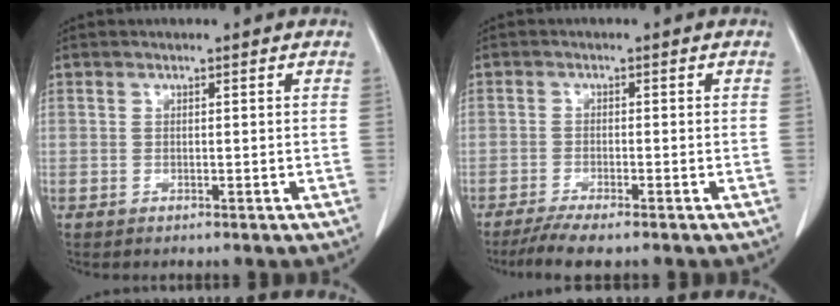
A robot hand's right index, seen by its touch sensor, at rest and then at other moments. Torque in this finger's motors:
{"motor_torque": [0.30, -0.31, 0.17, 0.05]}